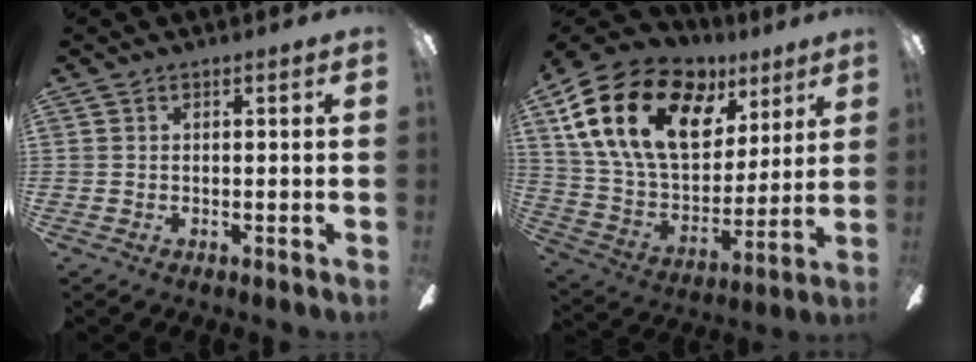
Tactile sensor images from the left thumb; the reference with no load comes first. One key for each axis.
{"total": 24.5, "fx": 11.0, "fy": 14.8, "fz": 16.1, "tx": -0.312, "ty": -0.041, "tz": 0.202}